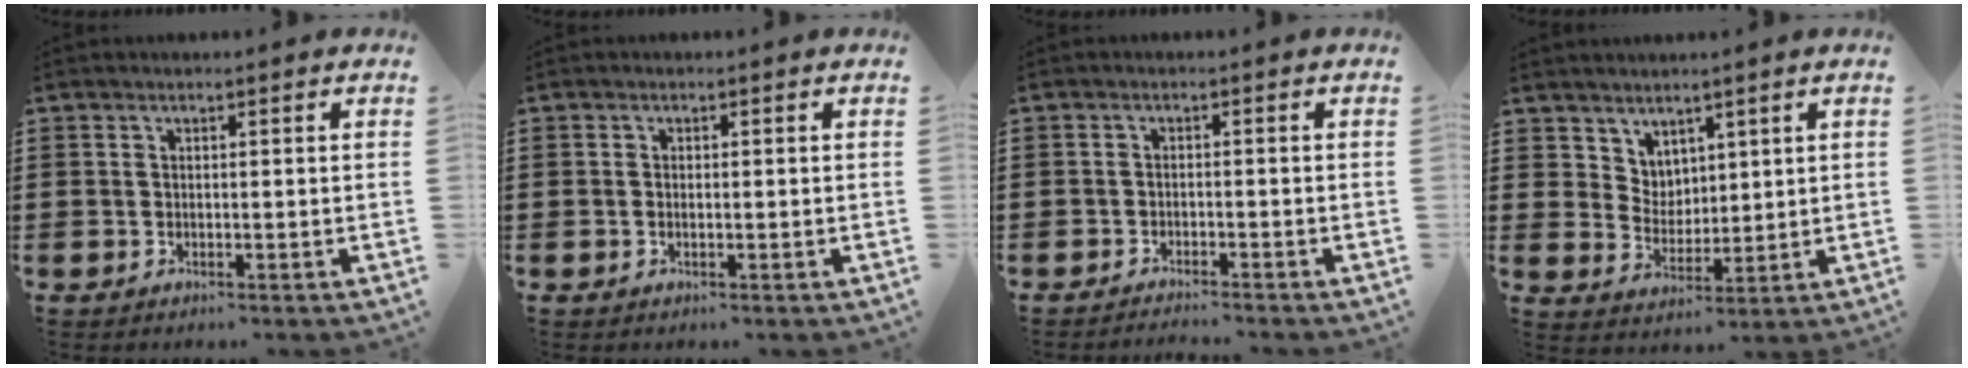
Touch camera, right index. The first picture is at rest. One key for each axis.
{"total": 0.0}
{"total": 1.6, "fx": -1.5, "fy": -0.3, "fz": 0.0, "tx": -0.001, "ty": 0.002, "tz": -0.032}
{"total": 4.5, "fx": 3.6, "fy": 2.8, "fz": -0.1, "tx": -0.016, "ty": -0.005, "tz": 0.069}